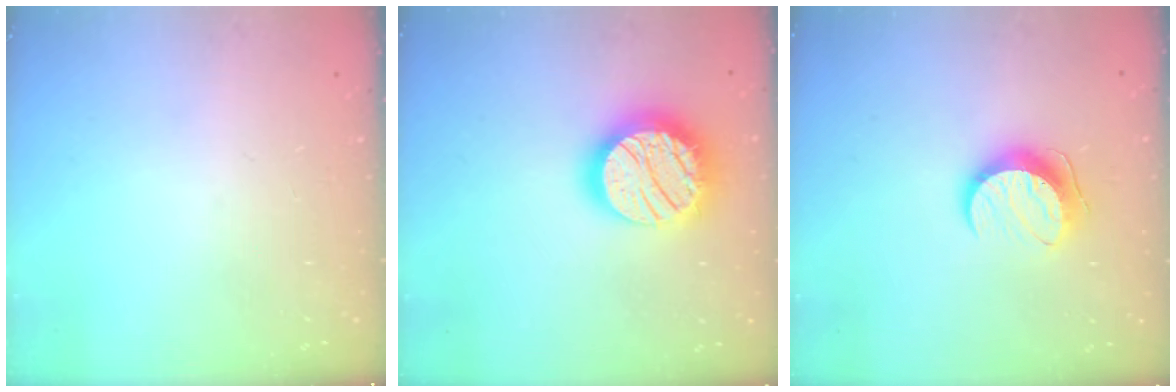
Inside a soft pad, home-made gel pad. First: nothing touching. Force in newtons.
{"total": 24.0, "press": 24.0, "slide": 1.6}
{"total": 9.8, "press": 9.8, "slide": 0.1}